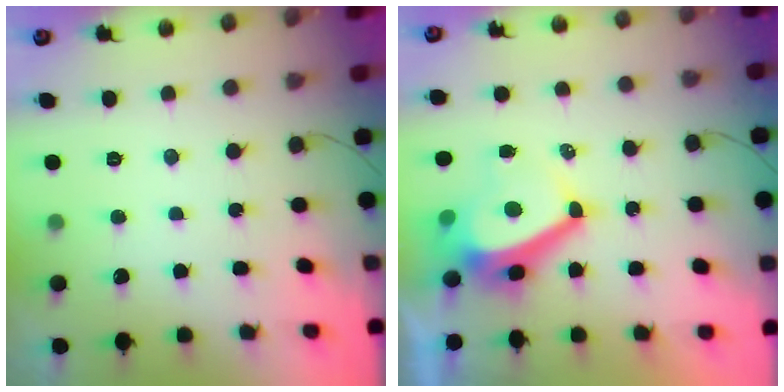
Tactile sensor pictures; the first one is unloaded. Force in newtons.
{"total": 9.6, "press": 9.6, "slide": 1.0}